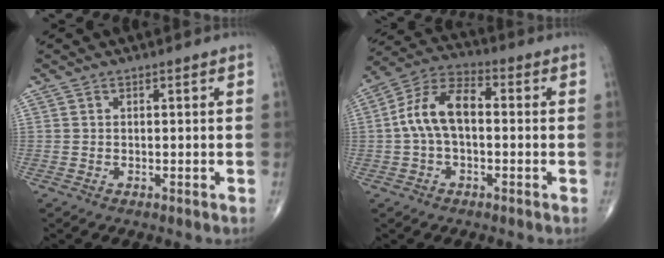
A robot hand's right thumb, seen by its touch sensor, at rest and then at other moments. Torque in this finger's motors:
{"motor_torque": [0.14, 0.14, 0.64, -0.18, 0.17]}